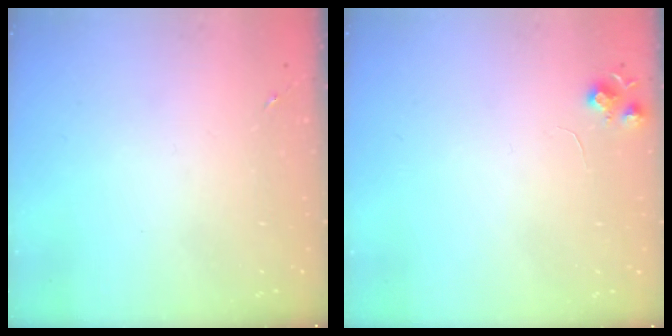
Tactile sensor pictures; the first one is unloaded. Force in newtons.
{"total": 6.5, "press": 6.5, "slide": 0.8}